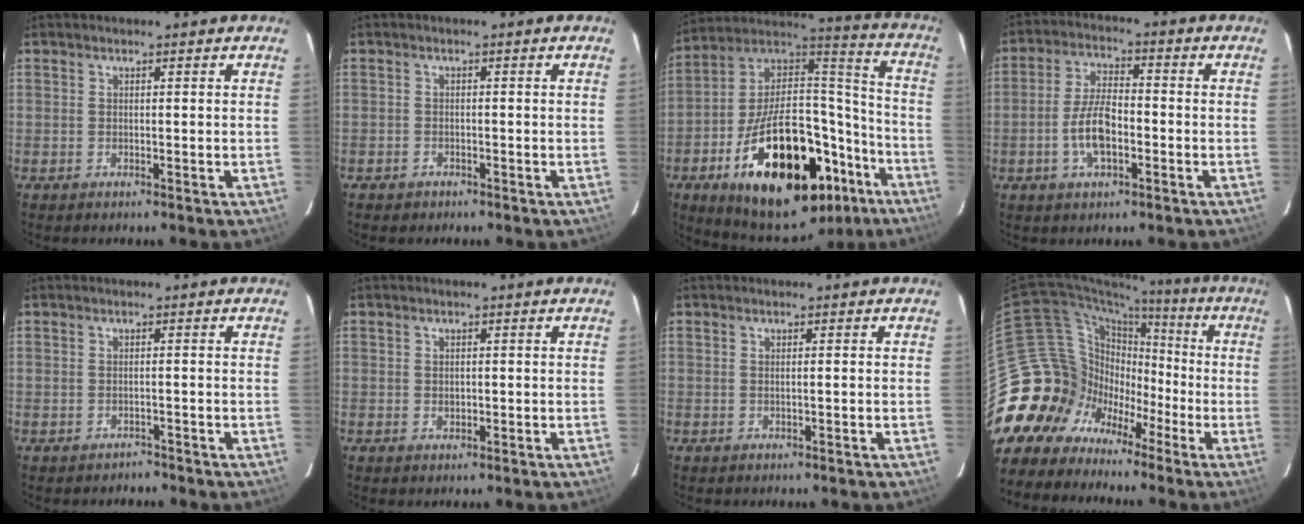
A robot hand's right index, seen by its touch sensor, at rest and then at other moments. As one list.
[{"total": 1.7, "force": [-1.1, 1.2, 0.2], "torque": [-0.009, 0.004, -0.016]}, {"total": 33.6, "force": [-17.4, 16.6, 23.5], "torque": [-0.382, 0.043, -0.241]}, {"total": 8.1, "force": [-2.6, 3.4, 6.9], "torque": [-0.139, 0.006, -0.045]}, {"total": 1.4, "force": [-1.1, 0.6, -0.4], "torque": [0.005, 0.009, -0.015]}, {"total": 1.2, "force": [0.0, 1.1, 0.5], "torque": [-0.006, 0.000, 0.001]}, {"total": 0.8, "force": [-0.2, -0.2, 0.7], "torque": [-0.012, 0.003, -0.003]}, {"total": 16.1, "force": [-7.6, 13.8, 3.2], "torque": [-0.086, 0.044, -0.131]}]